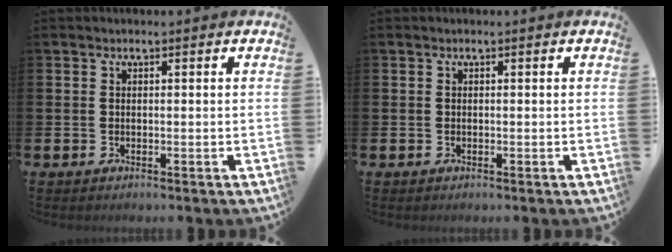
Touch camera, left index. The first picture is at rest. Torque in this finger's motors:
{"motor_torque": [-0.13, -0.05, -0.02, -0.01]}